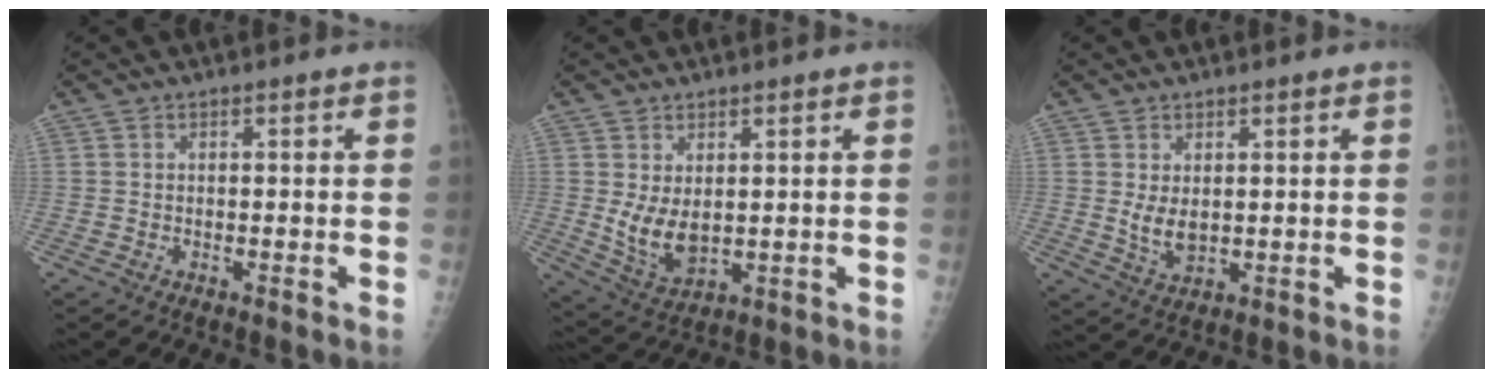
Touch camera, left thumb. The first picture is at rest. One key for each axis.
{"total": 7.1, "fx": 1.2, "fy": 4.1, "fz": 5.7, "tx": -0.092, "ty": -0.023, "tz": 0.039}
{"total": 4.5, "fx": 0.9, "fy": 2.5, "fz": 3.6, "tx": -0.056, "ty": -0.016, "tz": 0.025}